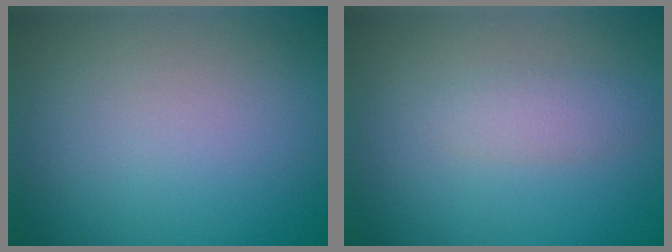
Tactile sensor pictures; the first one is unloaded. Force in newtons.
{"total": 1.6, "press": 1.6, "slide": 0.0}